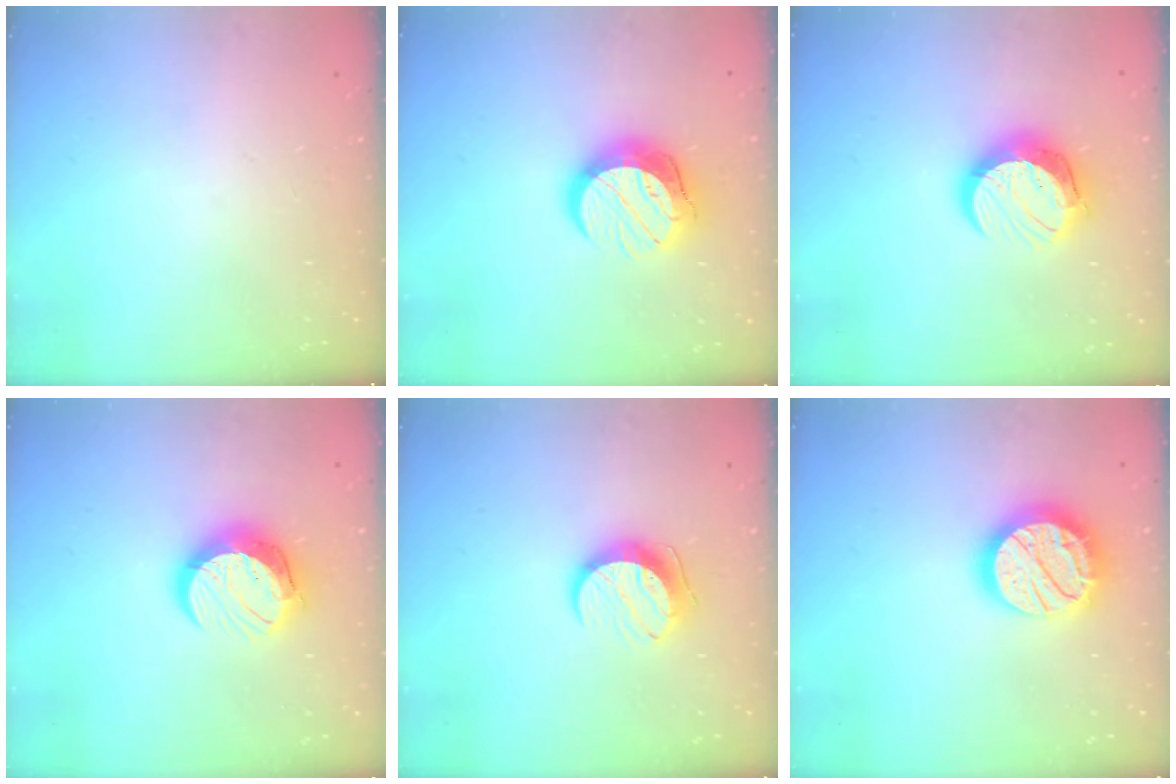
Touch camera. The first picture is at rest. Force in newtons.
{"total": 13.6, "press": 13.6, "slide": 1.2}
{"total": 12.7, "press": 12.7, "slide": 0.8}
{"total": 12.7, "press": 12.7, "slide": 0.8}
{"total": 10.4, "press": 10.4, "slide": 0.9}
{"total": 19.6, "press": 19.6, "slide": 1.3}